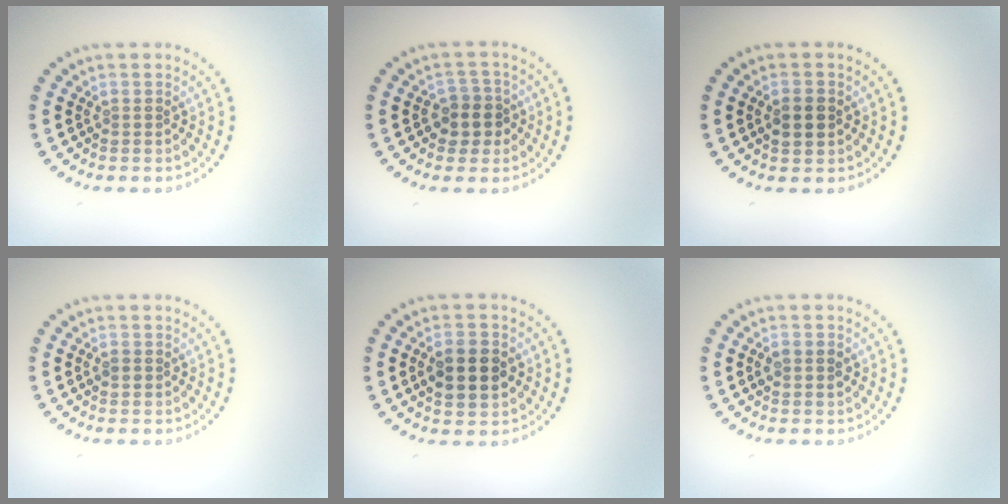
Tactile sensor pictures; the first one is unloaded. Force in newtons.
{"total": 2.7, "press": 2.5, "slide": 1.0}
{"total": 2.4, "press": 2.4, "slide": 0.1}
{"total": 1.1, "press": 1.1, "slide": 0.2}
{"total": 4.3, "press": 4.3, "slide": 0.2}
{"total": 1.3, "press": 1.3, "slide": 0.2}